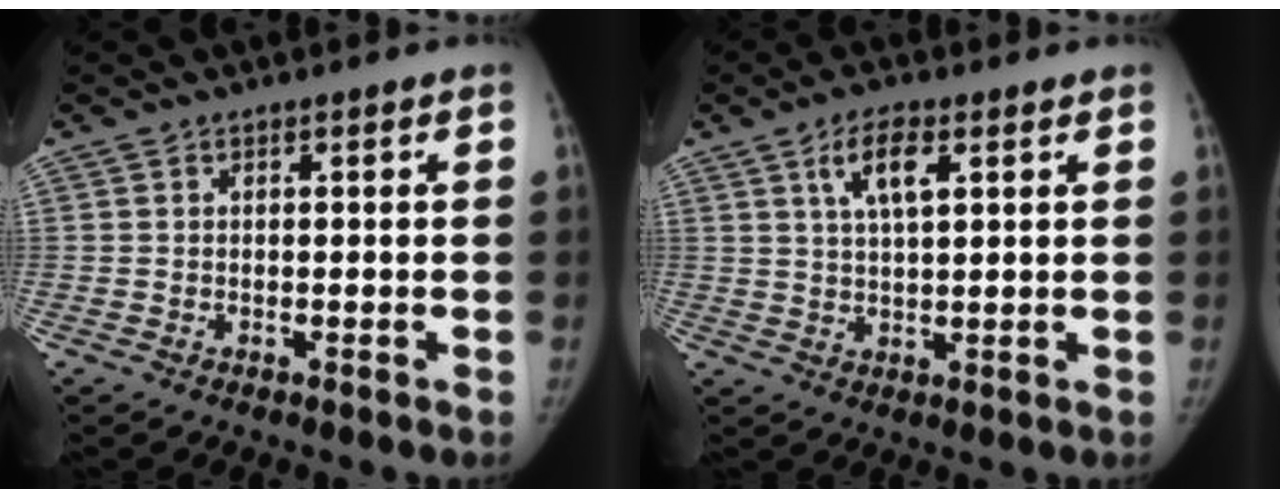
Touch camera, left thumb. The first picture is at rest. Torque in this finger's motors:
{"motor_torque": [0.51, 0.53, -0.25, -0.18, 0.23]}